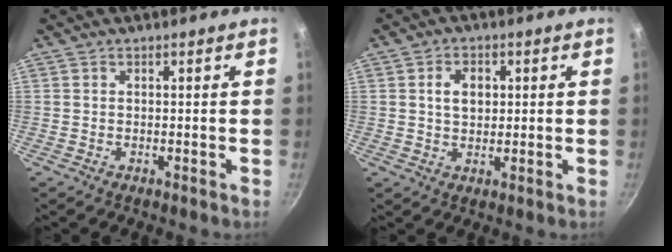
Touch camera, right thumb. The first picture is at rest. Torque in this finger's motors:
{"motor_torque": [-0.14, 0.24, 0.65, -0.33, -0.01]}